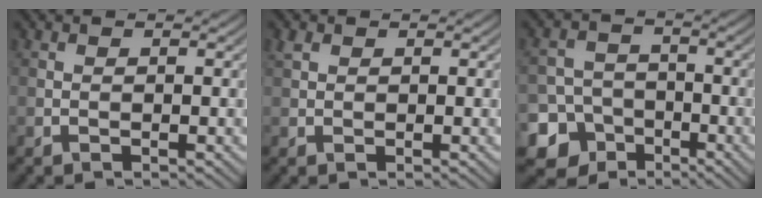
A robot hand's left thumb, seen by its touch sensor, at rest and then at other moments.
{"total": 1.2, "force": [0.8, 0.8, 0.5], "torque": [-0.012, 0.004, 0.016]}
{"total": 9.4, "force": [-5.1, 7.6, 2.0], "torque": [-0.051, -0.025, -0.112]}